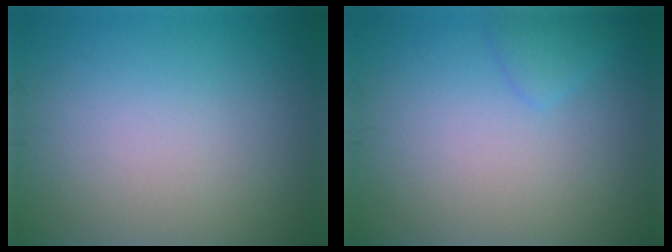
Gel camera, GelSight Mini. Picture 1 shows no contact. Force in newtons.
{"total": 1.3, "press": 1.3, "slide": 0.0}